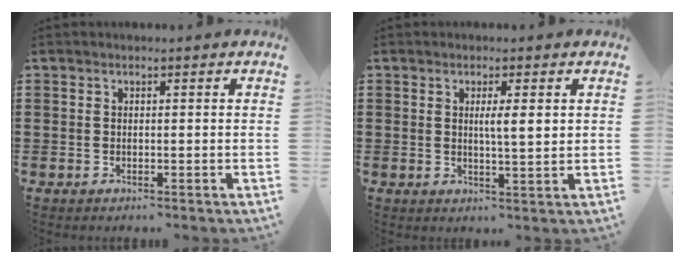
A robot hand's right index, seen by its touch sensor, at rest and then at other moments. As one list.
[{"total": 3.5, "force": [0.8, 0.6, 3.4], "torque": [-0.059, 0.002, 0.008]}]